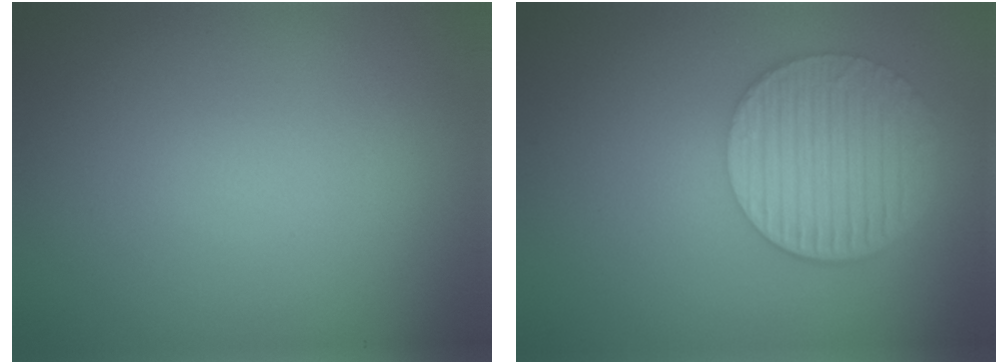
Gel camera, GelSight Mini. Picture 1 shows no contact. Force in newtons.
{"total": 6.1, "press": 4.5, "slide": 4.0}